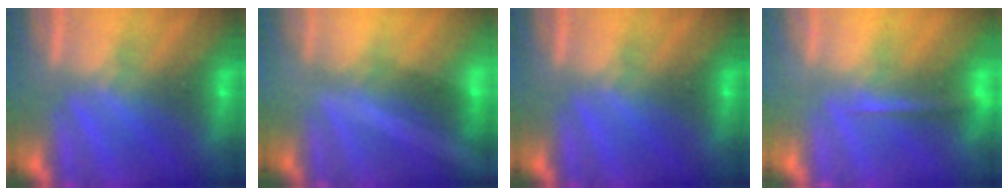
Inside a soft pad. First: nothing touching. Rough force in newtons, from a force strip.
{"total": 2.1}
{"total": 0.0}
{"total": 1.3}